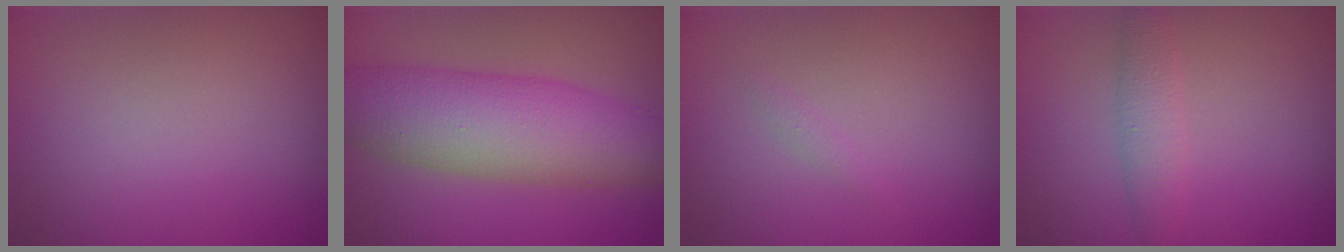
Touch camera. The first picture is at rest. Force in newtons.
{"total": 8.2, "press": 8.2, "slide": 0.1}
{"total": 0.5, "press": 0.5, "slide": 0.0}
{"total": 2.0, "press": 2.0, "slide": 0.1}